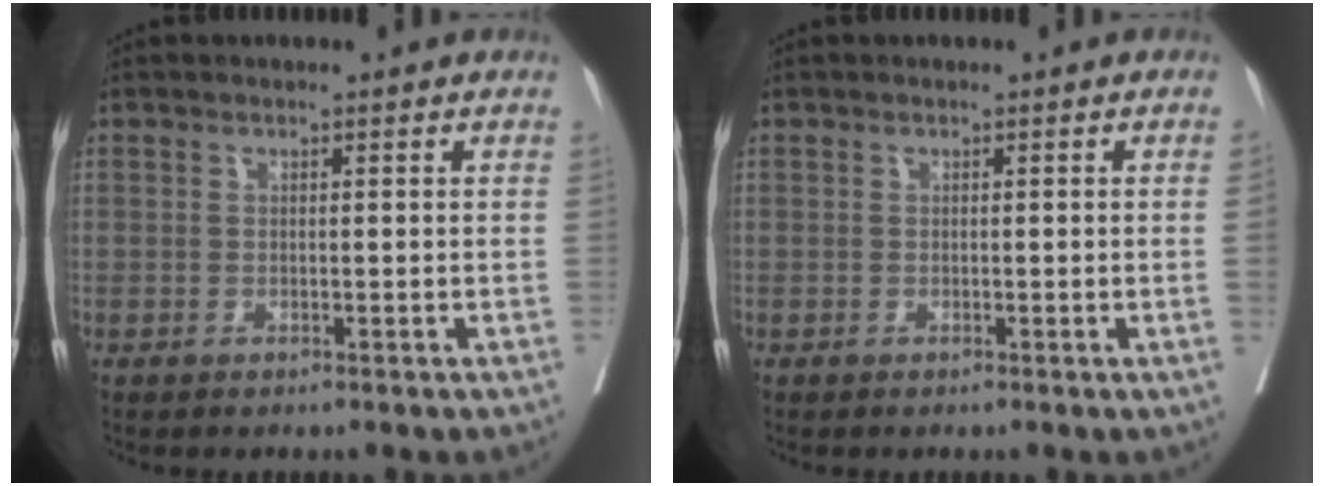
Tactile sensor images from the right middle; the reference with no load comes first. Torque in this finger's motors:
{"motor_torque": [0.46, -0.19, -0.33, -0.07]}